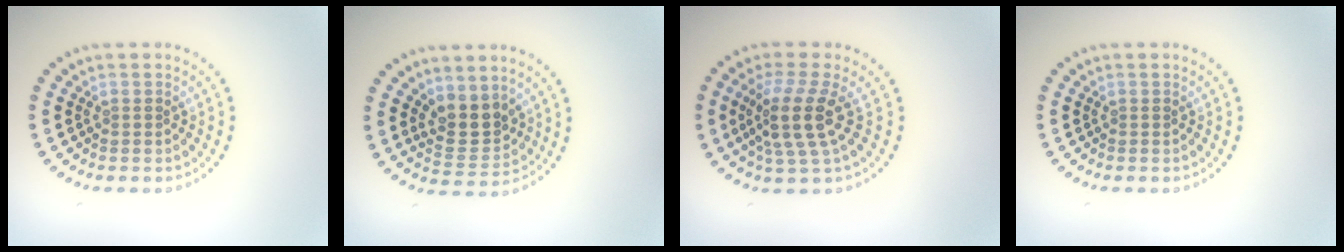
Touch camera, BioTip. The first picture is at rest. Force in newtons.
{"total": 3.3, "press": 2.9, "slide": 1.4}
{"total": 4.3, "press": 3.2, "slide": 2.8}
{"total": 0.0}